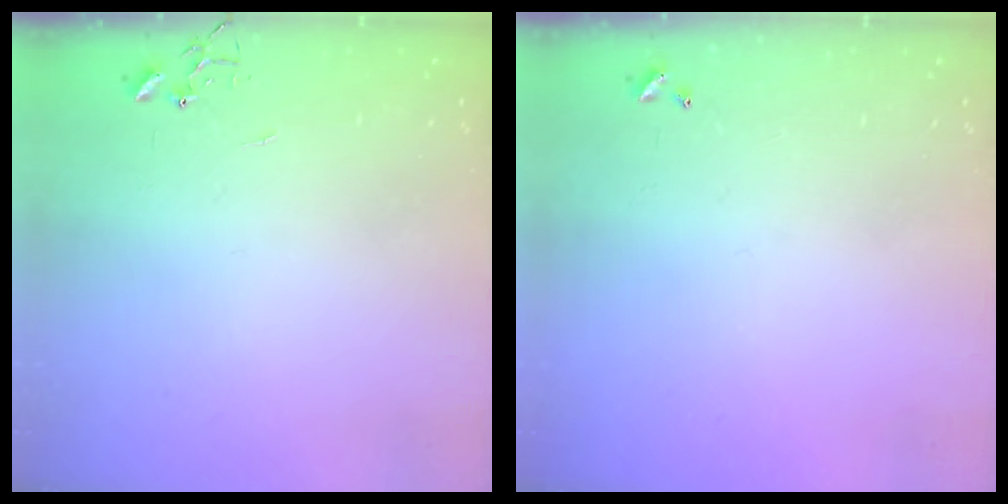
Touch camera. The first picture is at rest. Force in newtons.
{"total": 0.0}